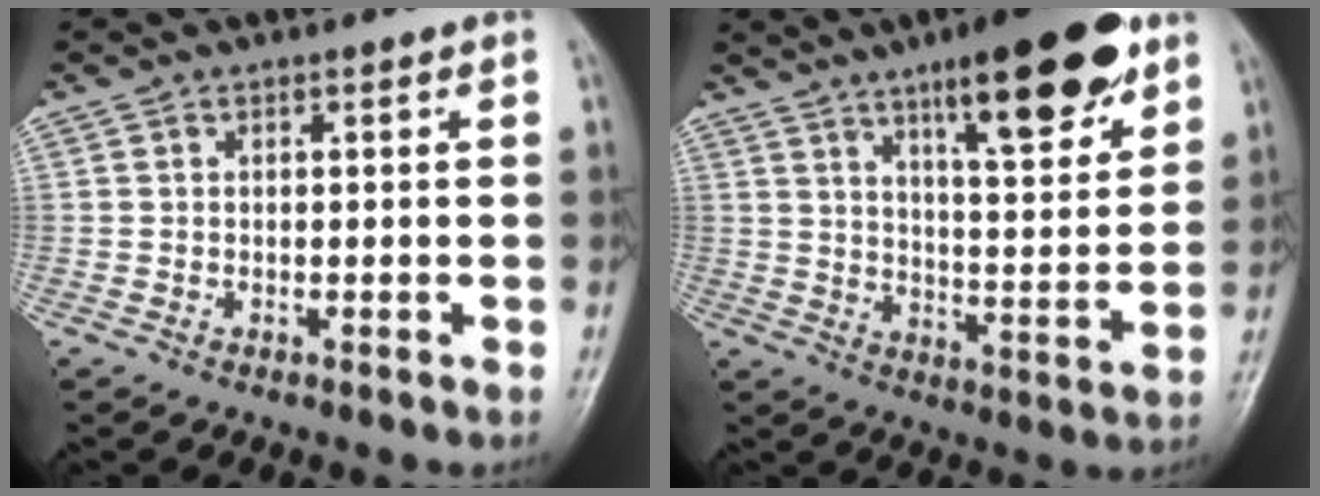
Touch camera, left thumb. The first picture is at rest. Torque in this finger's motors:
{"motor_torque": [2.36, 1.20, 1.78, -0.99, 0.16]}